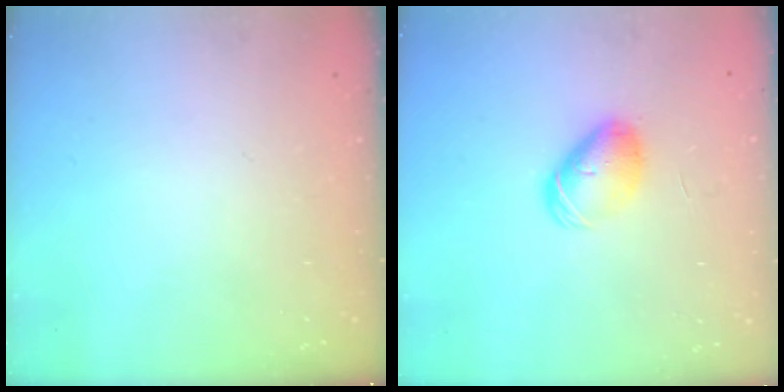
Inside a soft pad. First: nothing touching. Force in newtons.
{"total": 8.2, "press": 8.1, "slide": 0.9}